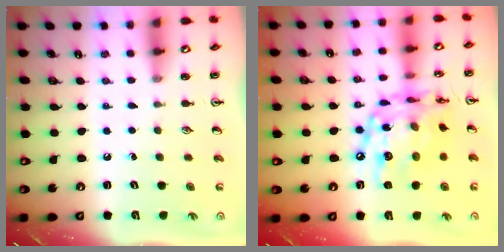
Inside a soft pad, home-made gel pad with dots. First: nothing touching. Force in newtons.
{"total": 19.3, "press": 19.2, "slide": 1.5}